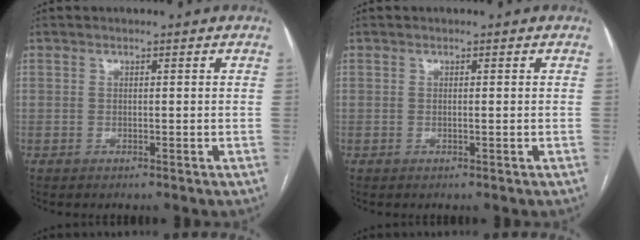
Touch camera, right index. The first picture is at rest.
{"total": 0.0}